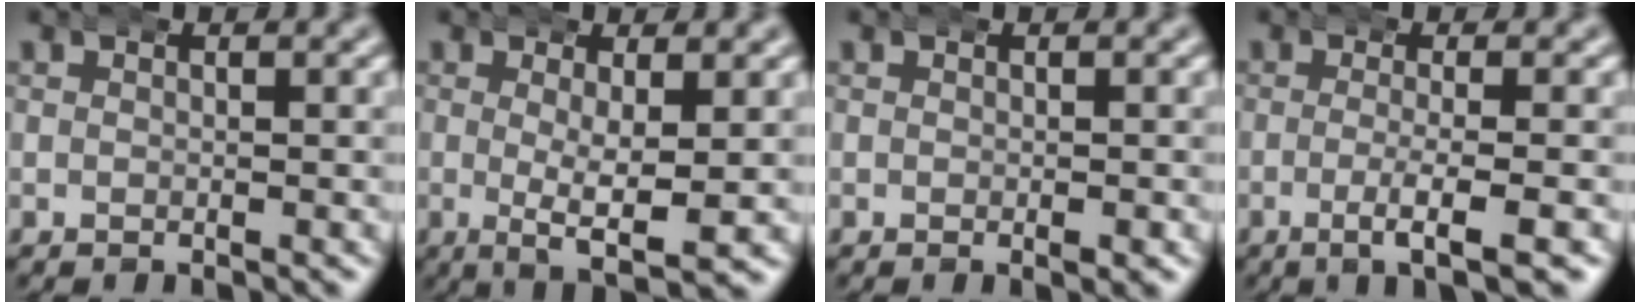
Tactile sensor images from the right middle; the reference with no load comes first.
{"total": 6.0, "force": [-1.0, 1.9, 5.6], "torque": [-0.091, -0.020, -0.004]}
{"total": 0.7, "force": [-0.1, 0.2, 0.6], "torque": [-0.009, 0.003, -0.004]}
{"total": 4.1, "force": [-1.7, 0.2, 3.7], "torque": [-0.067, -0.009, -0.028]}